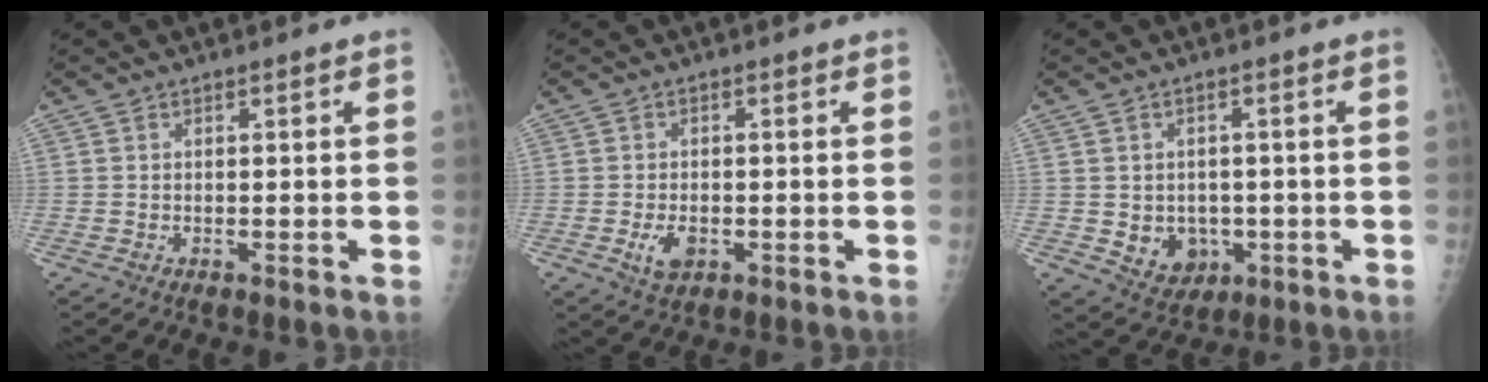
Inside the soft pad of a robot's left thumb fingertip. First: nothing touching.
{"total": 3.9, "force": [-1.2, 2.4, 2.8], "torque": [-0.045, -0.001, -0.016]}
{"total": 6.5, "force": [-1.0, 5.4, 3.5], "torque": [-0.026, -0.001, 0.001]}